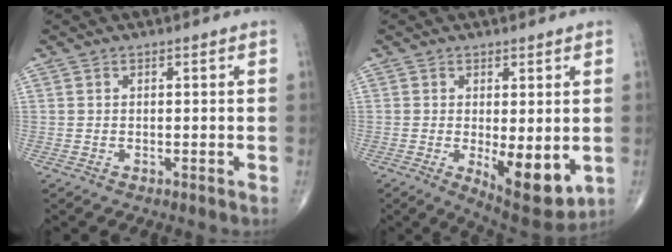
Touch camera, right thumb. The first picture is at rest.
{"total": 10.2, "force": [-1.7, 3.9, 9.3], "torque": [-0.120, -0.027, -0.013]}